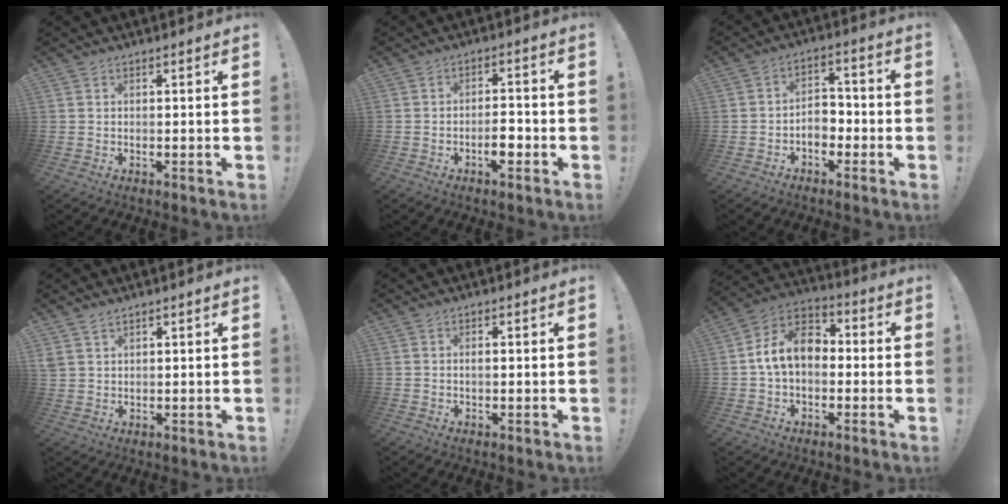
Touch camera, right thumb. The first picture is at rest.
{"total": 5.5, "force": [-2.4, 2.3, 4.4], "torque": [-0.066, 0.008, -0.042]}
{"total": 6.5, "force": [-2.1, 4.8, 3.9], "torque": [-0.059, 0.012, -0.039]}
{"total": 2.6, "force": [2.0, 1.3, 1.1], "torque": [-0.025, -0.006, 0.040]}
{"total": 0.8, "force": [0.1, 0.3, 0.7], "torque": [-0.007, -0.002, 0.000]}
{"total": 12.4, "force": [0.6, 8.6, 8.9], "torque": [-0.150, 0.018, 0.015]}